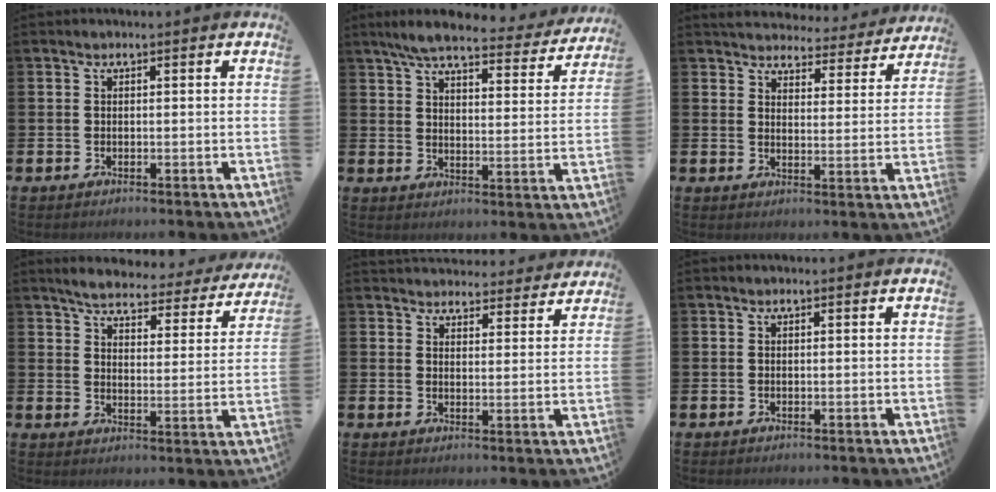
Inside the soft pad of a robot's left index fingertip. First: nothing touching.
{"total": 7.1, "force": [6.3, 1.0, 3.2], "torque": [-0.069, -0.033, 0.105]}
{"total": 4.9, "force": [4.7, 1.1, 0.2], "torque": [-0.011, -0.043, 0.079]}
{"total": 4.9, "force": [4.7, 0.7, 1.4], "torque": [-0.042, -0.034, 0.074]}
{"total": 4.3, "force": [4.2, 1.0, -0.2], "torque": [0.004, -0.030, 0.073]}
{"total": 0.0}